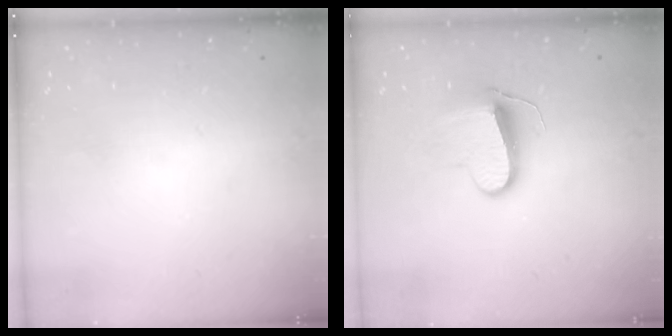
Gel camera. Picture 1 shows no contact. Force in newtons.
{"total": 10.7, "press": 10.7, "slide": 0.7}